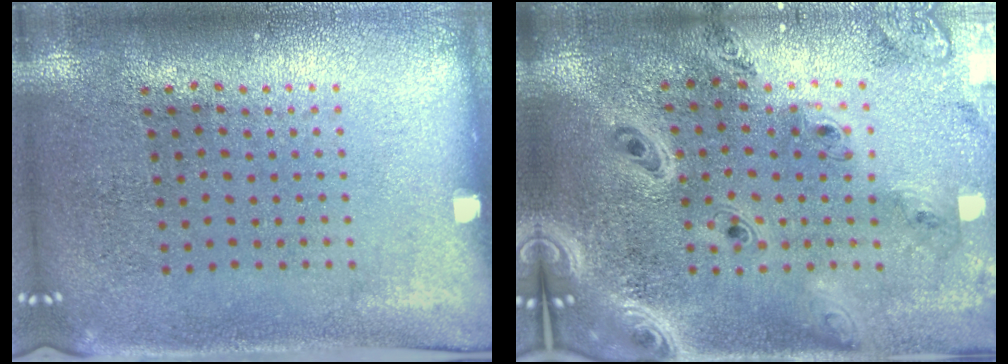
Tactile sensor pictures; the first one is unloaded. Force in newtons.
{"total": 2.9, "press": 2.4, "slide": 1.6}